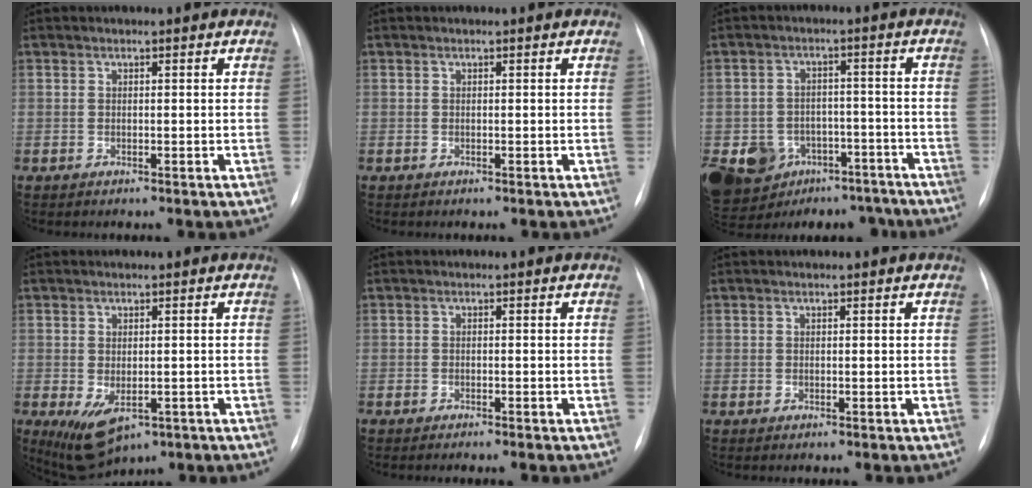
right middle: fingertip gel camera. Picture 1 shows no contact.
{"total": 0.0}
{"total": 18.1, "force": [-10.8, 13.1, 6.3], "torque": [-0.150, 0.024, -0.133]}
{"total": 6.4, "force": [-2.5, 3.4, 4.8], "torque": [-0.082, -0.016, -0.022]}
{"total": 1.1, "force": [-0.9, 0.0, 0.6], "torque": [-0.011, -0.003, -0.012]}
{"total": 0.0}